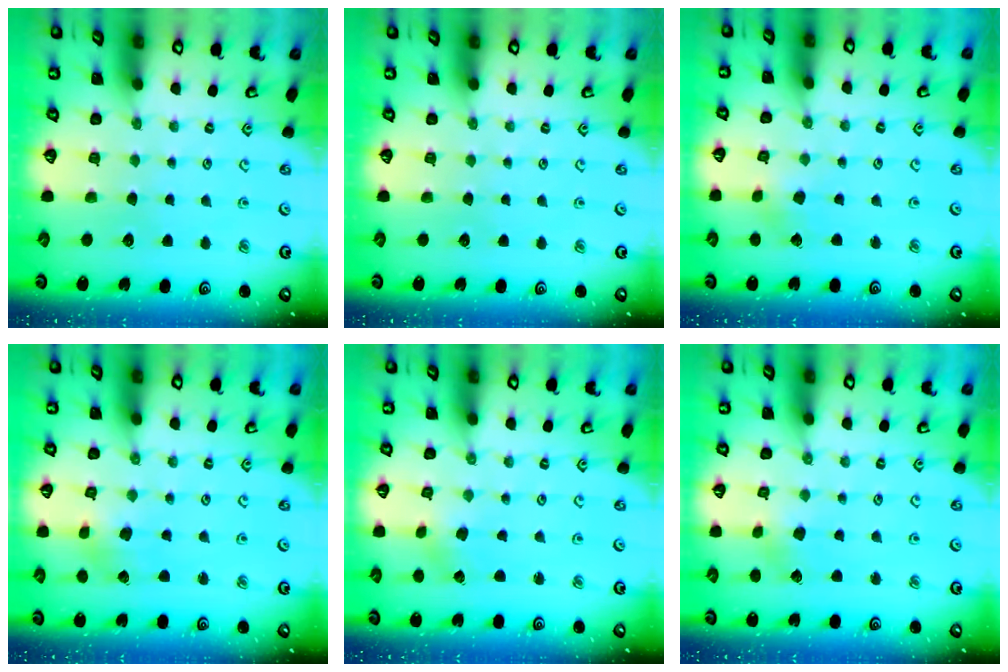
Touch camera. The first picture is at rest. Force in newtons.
{"total": 0.0}
{"total": 2.8, "press": 2.8, "slide": 0.1}
{"total": 2.9, "press": 2.9, "slide": 0.5}
{"total": 0.6, "press": 0.6, "slide": 0.1}
{"total": 2.4, "press": 2.2, "slide": 0.9}